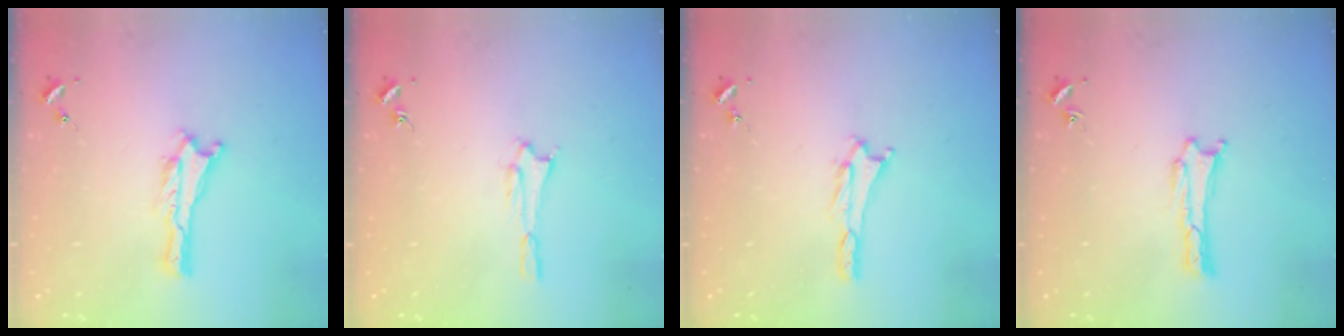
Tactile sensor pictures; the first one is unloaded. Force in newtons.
{"total": 1.6, "press": 1.6, "slide": 0.1}
{"total": 0.7, "press": 0.7, "slide": 0.2}
{"total": 0.0}